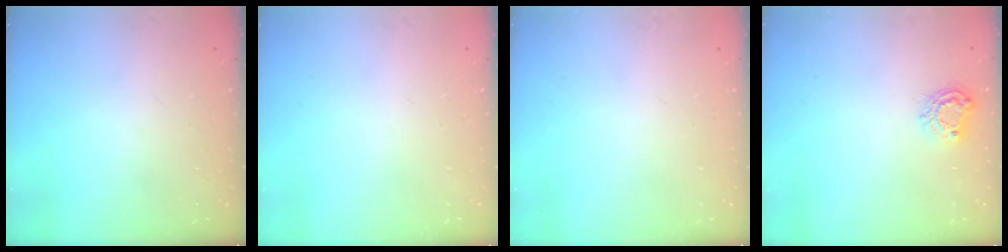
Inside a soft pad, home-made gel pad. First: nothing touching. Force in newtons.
{"total": 0.0}
{"total": 0.0}
{"total": 6.7, "press": 6.7, "slide": 0.6}